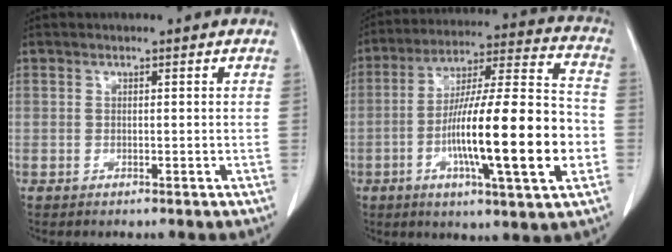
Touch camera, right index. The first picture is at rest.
{"total": 21.4, "force": [-4.9, 1.8, 20.7], "torque": [-0.333, 0.000, -0.078]}